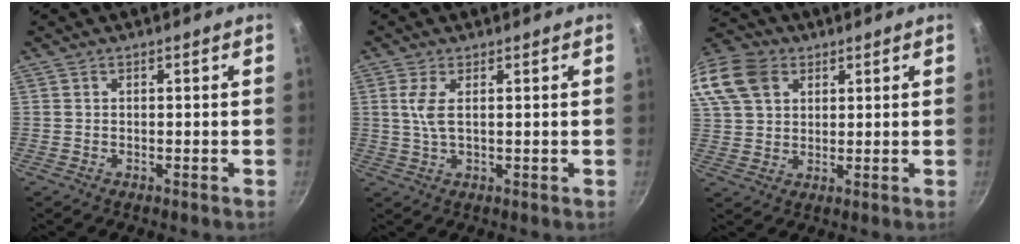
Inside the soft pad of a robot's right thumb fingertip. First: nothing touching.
{"total": 3.8, "force": [1.1, 1.2, 3.5], "torque": [-0.079, 0.000, 0.025]}
{"total": 19.3, "force": [8.3, 14.2, 10.2], "torque": [-0.243, 0.034, 0.156]}